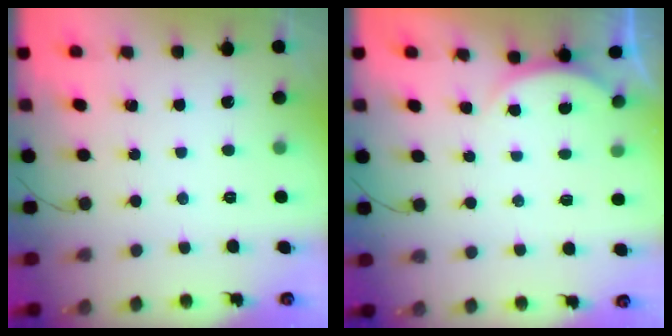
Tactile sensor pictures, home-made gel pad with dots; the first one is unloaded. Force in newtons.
{"total": 2.4, "press": 2.4, "slide": 0.6}